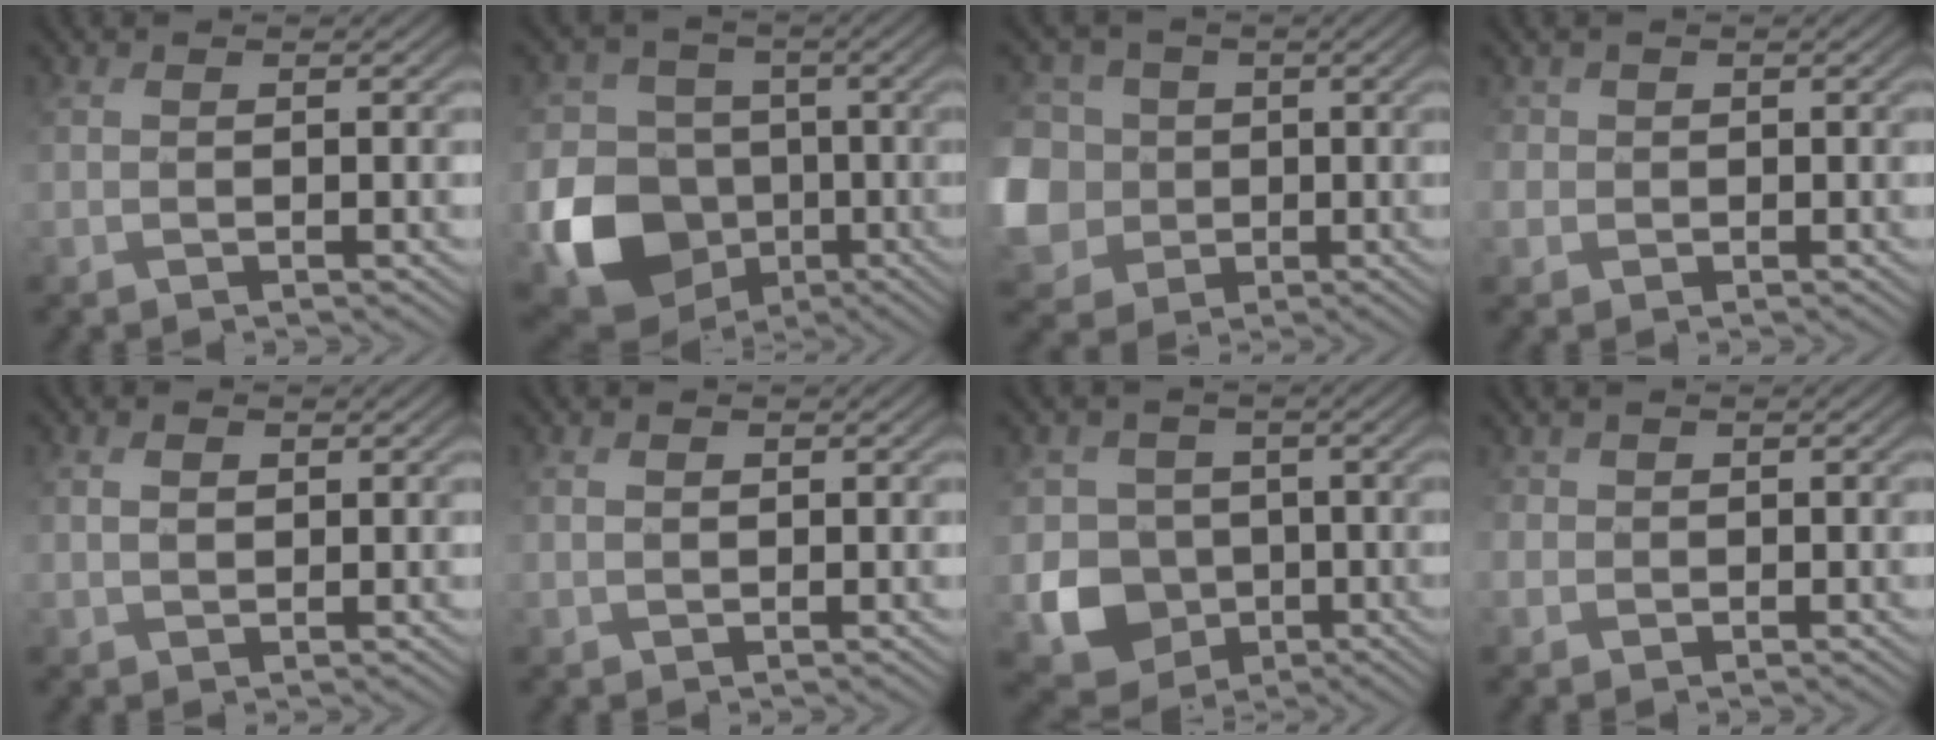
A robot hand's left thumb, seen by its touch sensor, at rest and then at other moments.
{"total": 11.1, "force": [-2.9, 9.7, 4.5], "torque": [-0.110, -0.029, -0.055]}
{"total": 9.8, "force": [-0.1, 9.1, 3.7], "torque": [-0.154, -0.010, -0.013]}
{"total": 2.0, "force": [0.3, 1.8, -0.7], "torque": [0.004, 0.003, 0.006]}
{"total": 1.4, "force": [1.1, 0.9, 0.0], "torque": [-0.005, 0.007, 0.022]}
{"total": 1.0, "force": [0.7, 0.6, -0.5], "torque": [0.006, 0.004, 0.016]}
{"total": 6.4, "force": [-0.5, 6.2, 1.6], "torque": [-0.047, -0.014, -0.016]}
{"total": 1.7, "force": [0.1, 1.5, -0.6], "torque": [0.004, -0.001, -0.001]}